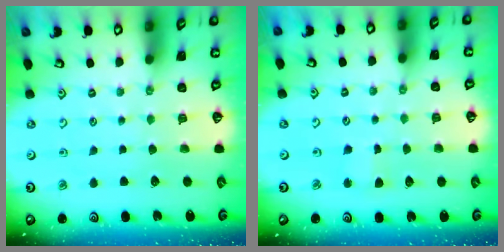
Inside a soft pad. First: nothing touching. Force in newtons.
{"total": 2.6, "press": 2.6, "slide": 0.3}